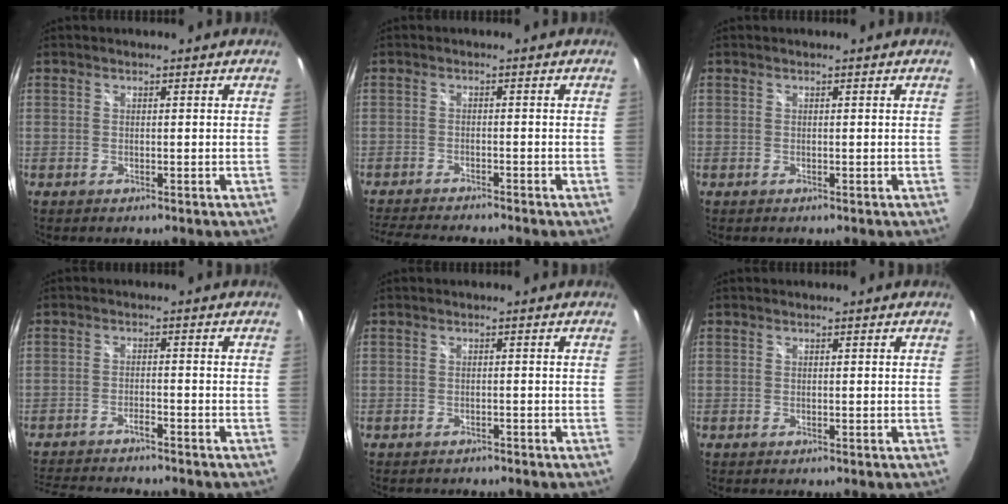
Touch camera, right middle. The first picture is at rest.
{"total": 7.5, "force": [-6.9, 0.1, 2.8], "torque": [-0.073, -0.018, -0.116]}
{"total": 0.0}
{"total": 9.5, "force": [-8.7, 1.2, 3.6], "torque": [-0.091, -0.012, -0.138]}
{"total": 1.4, "force": [-1.3, 0.4, 0.1], "torque": [-0.006, -0.004, -0.020]}
{"total": 0.0}